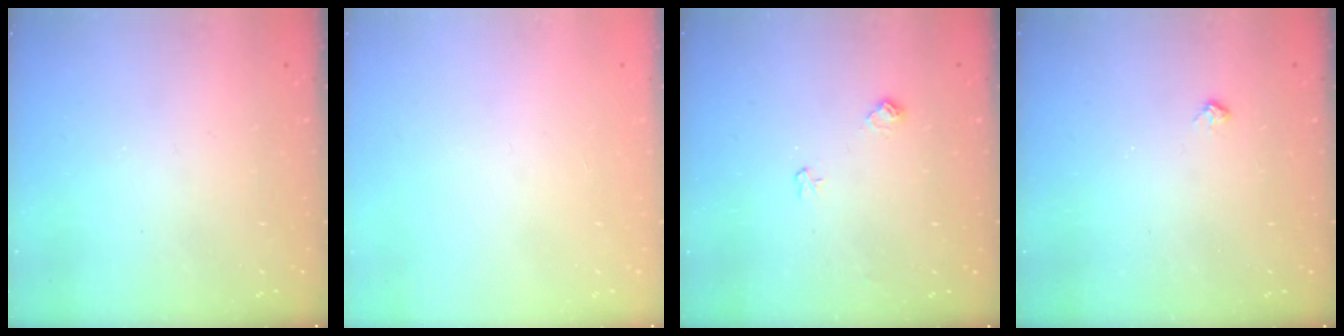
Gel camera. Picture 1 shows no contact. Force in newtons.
{"total": 0.0}
{"total": 6.2, "press": 6.2, "slide": 0.7}
{"total": 6.2, "press": 6.1, "slide": 0.7}